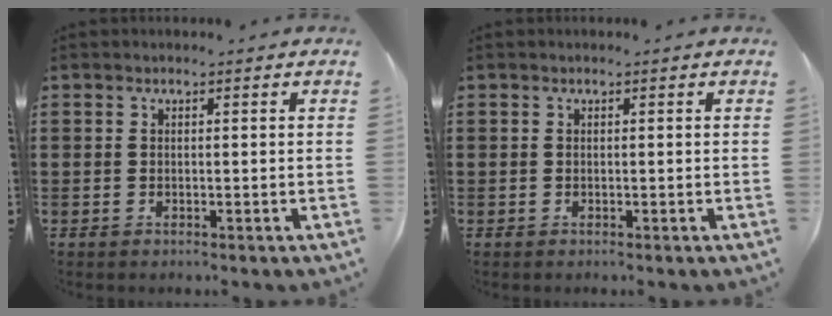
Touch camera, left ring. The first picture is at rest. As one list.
[{"total": 0.0}]